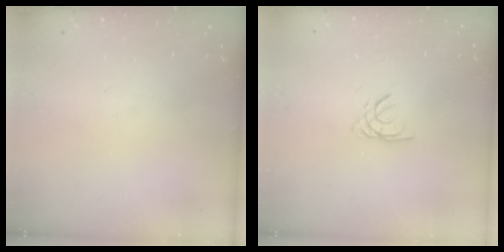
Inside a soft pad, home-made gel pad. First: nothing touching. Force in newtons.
{"total": 1.6, "press": 1.6, "slide": 0.2}